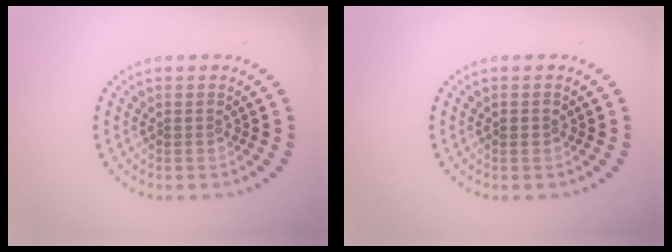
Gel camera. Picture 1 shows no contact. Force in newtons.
{"total": 0.8, "press": 0.8, "slide": 0.0}